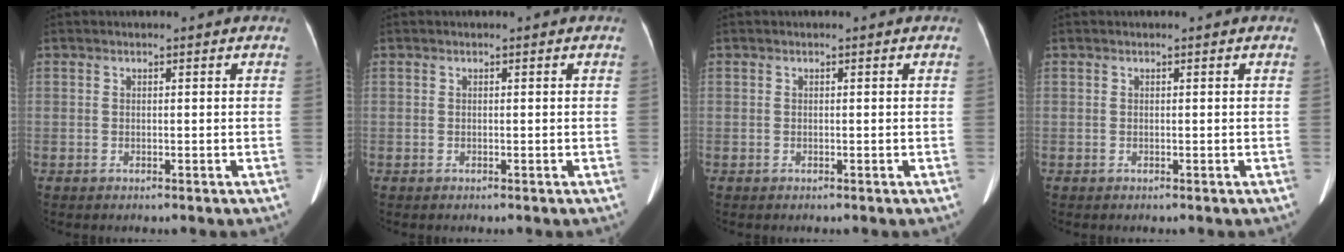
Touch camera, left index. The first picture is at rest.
{"total": 0.0}
{"total": 0.0}
{"total": 0.0}